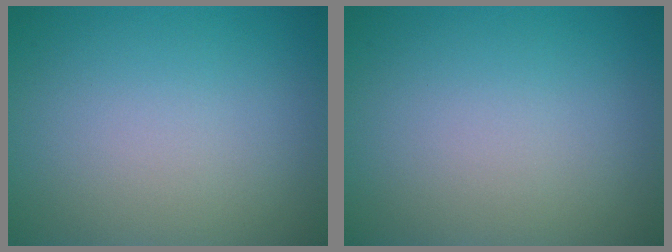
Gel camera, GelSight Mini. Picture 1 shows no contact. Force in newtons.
{"total": 0.0}